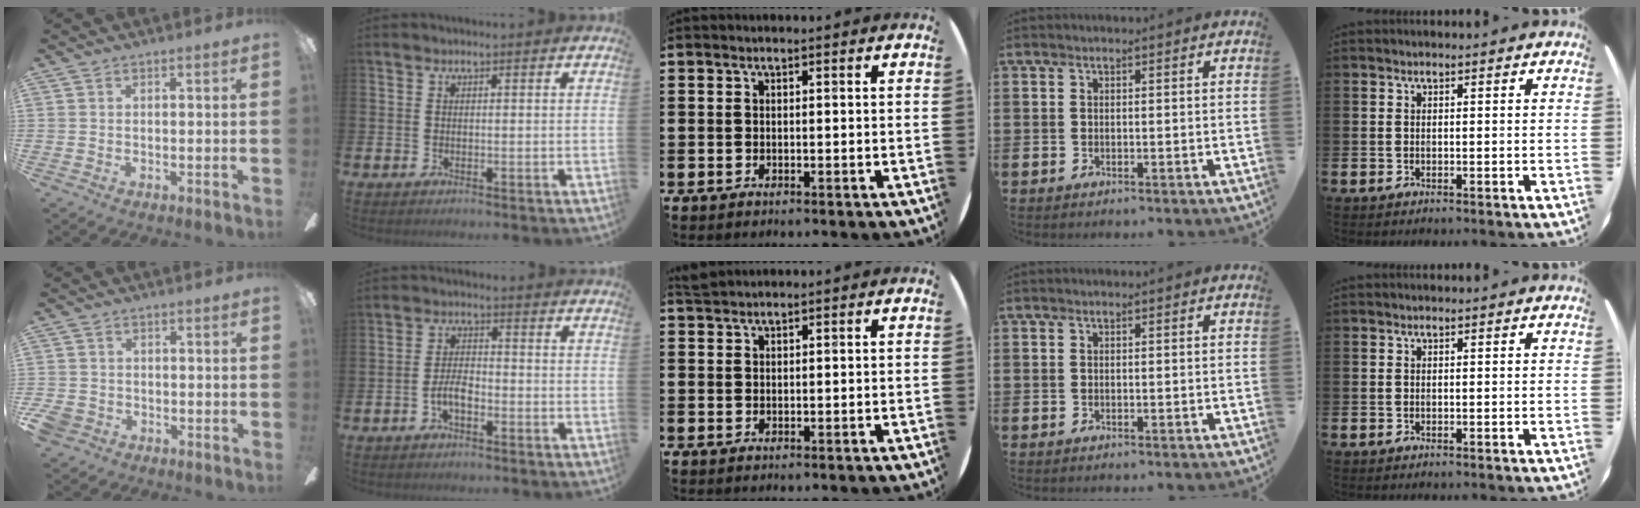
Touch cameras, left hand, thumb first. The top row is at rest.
{"thumb": {"total": 3.9, "force": [-2.3, 2.8, 1.5], "torque": [-0.042, 0.009, -0.046]}, "index": {"total": 3.4, "force": [-1.5, 1.5, 2.7], "torque": [-0.050, 0.003, -0.032]}, "middle": {"total": 1.3, "force": [1.3, 0.0, 0.1], "torque": [-0.003, 0.002, 0.025]}}